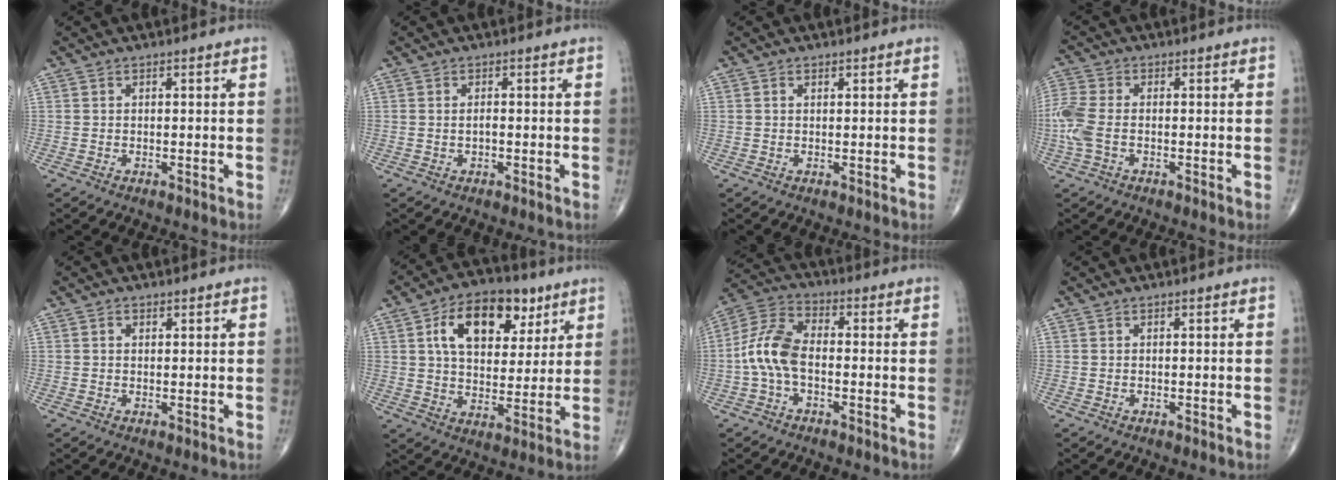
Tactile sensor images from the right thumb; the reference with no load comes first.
{"total": 1.0, "force": [-0.1, 0.5, 0.9], "torque": [-0.018, 0.000, -0.001]}
{"total": 0.6, "force": [0.3, 0.4, 0.3], "torque": [-0.007, -0.002, 0.005]}
{"total": 6.9, "force": [-1.3, 3.9, 5.5], "torque": [-0.160, 0.010, -0.031]}
{"total": 1.0, "force": [0.4, 0.8, 0.5], "torque": [-0.005, -0.001, 0.006]}
{"total": 16.4, "force": [6.7, 10.0, 11.2], "torque": [-0.143, -0.010, 0.110]}
{"total": 9.3, "force": [-1.5, 5.1, 7.7], "torque": [-0.162, 0.031, -0.041]}
{"total": 0.0}